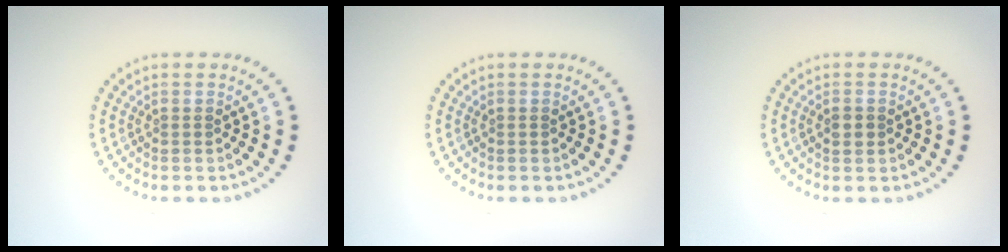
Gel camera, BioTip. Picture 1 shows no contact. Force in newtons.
{"total": 0.0}
{"total": 1.5, "press": 1.5, "slide": 0.1}